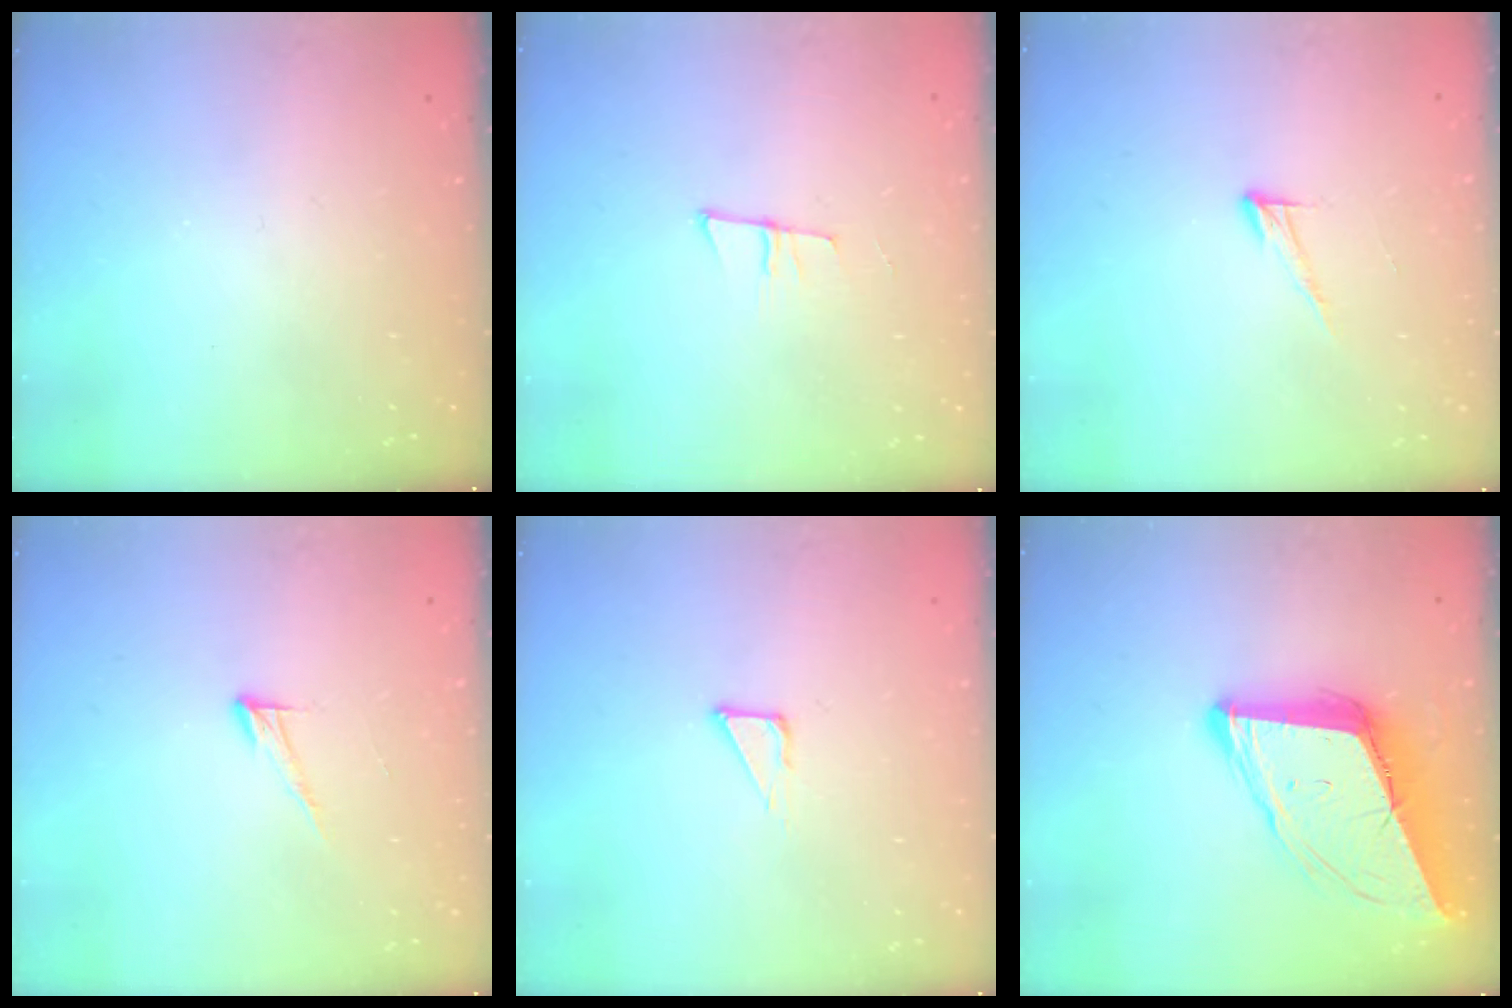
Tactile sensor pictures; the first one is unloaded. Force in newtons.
{"total": 6.7, "press": 5.9, "slide": 3.0}
{"total": 6.5, "press": 6.5, "slide": 0.4}
{"total": 6.5, "press": 6.5, "slide": 0.4}
{"total": 2.3, "press": 2.3, "slide": 0.1}
{"total": 15.3, "press": 14.8, "slide": 4.1}